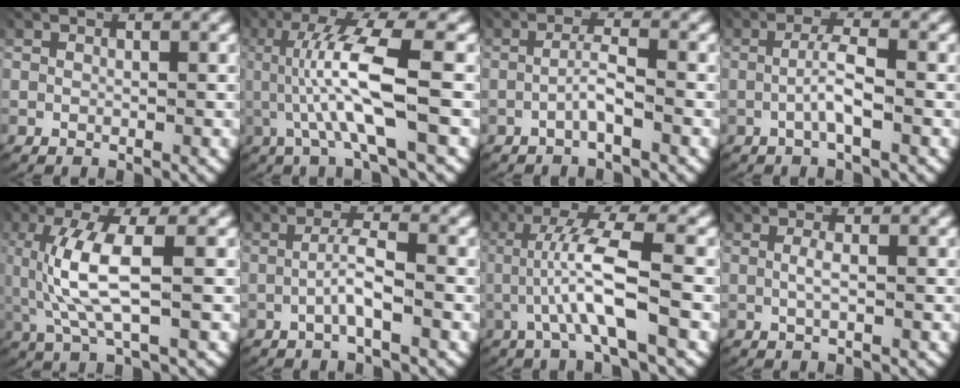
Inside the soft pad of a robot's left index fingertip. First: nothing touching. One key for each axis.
{"total": 7.3, "fx": 0.6, "fy": 1.6, "fz": 7.1, "tx": -0.135, "ty": 0.007, "tz": 0.007}
{"total": 2.1, "fx": -1.3, "fy": 0.1, "fz": 1.6, "tx": -0.037, "ty": -0.002, "tz": -0.023}
{"total": 2.8, "fx": -0.9, "fy": 0.5, "fz": 2.6, "tx": -0.053, "ty": -0.002, "tz": -0.016}
{"total": 5.8, "fx": 0.4, "fy": 1.7, "fz": 5.6, "tx": -0.126, "ty": -0.003, "tz": 0.015}
{"total": 2.7, "fx": -1.1, "fy": 0.4, "fz": 2.4, "tx": -0.051, "ty": -0.001, "tz": -0.020}
{"total": 5.6, "fx": 0.3, "fy": 1.1, "fz": 5.5, "tx": -0.102, "ty": 0.006, "tz": -0.001}
{"total": 1.3, "fx": -0.2, "fy": 0.1, "fz": 1.3, "tx": -0.036, "ty": -0.006, "tz": -0.001}